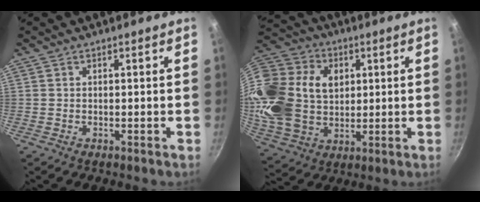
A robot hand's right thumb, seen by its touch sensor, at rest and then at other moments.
{"total": 24.2, "force": [4.9, 18.3, 15.2], "torque": [-0.300, 0.009, 0.095]}